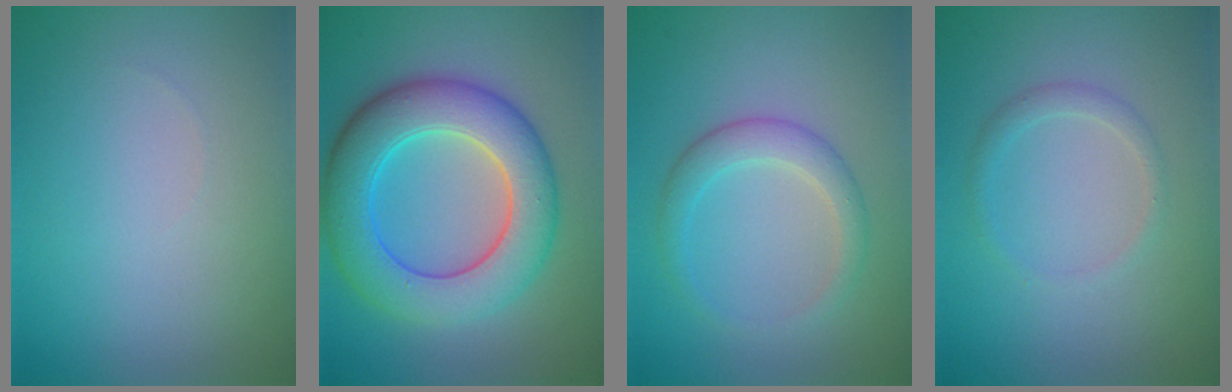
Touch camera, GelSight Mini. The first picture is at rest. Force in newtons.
{"total": 8.7, "press": 8.7, "slide": 0.3}
{"total": 2.7, "press": 2.7, "slide": 0.1}
{"total": 1.3, "press": 1.3, "slide": 0.0}